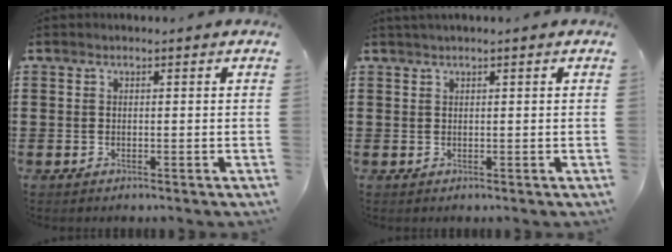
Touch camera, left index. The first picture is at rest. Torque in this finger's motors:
{"motor_torque": [0.38, -0.27, 0.16, 0.01]}